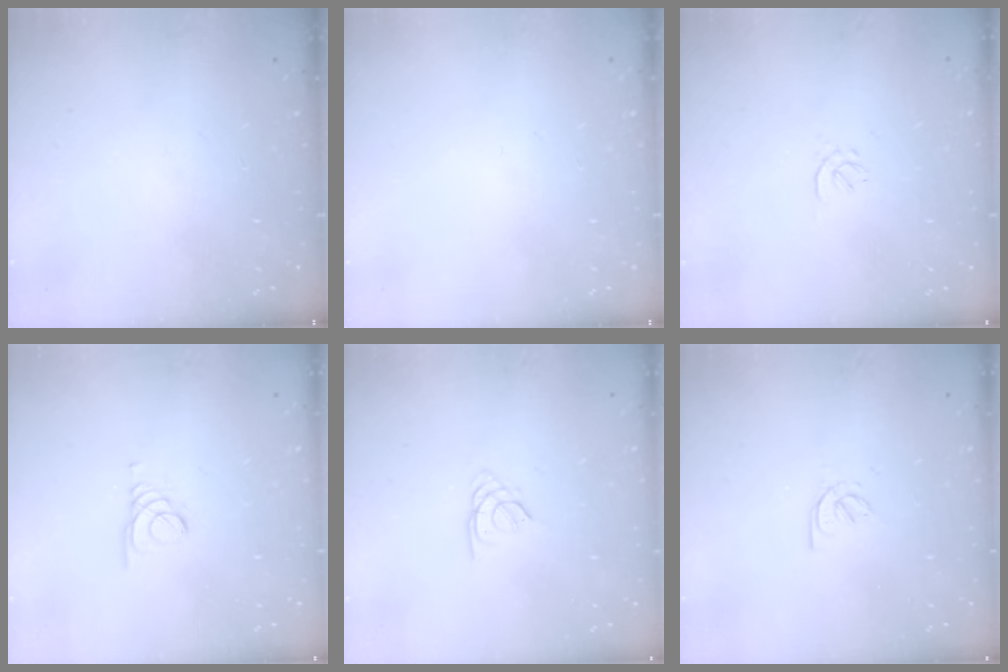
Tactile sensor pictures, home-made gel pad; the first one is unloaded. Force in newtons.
{"total": 0.0}
{"total": 0.7, "press": 0.5, "slide": 0.5}
{"total": 1.5, "press": 1.5, "slide": 0.1}
{"total": 2.3, "press": 2.3, "slide": 0.5}
{"total": 3.2, "press": 3.2, "slide": 0.7}